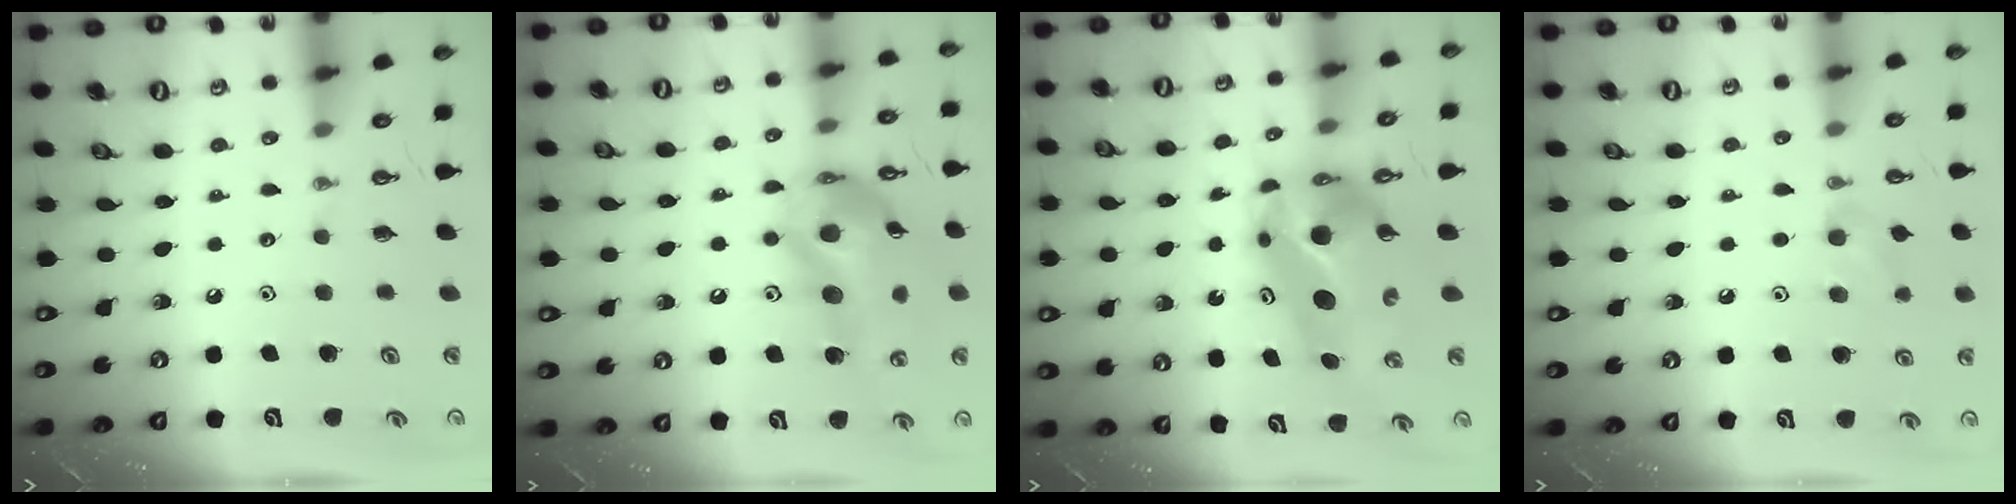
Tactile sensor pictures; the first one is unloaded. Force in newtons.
{"total": 18.0, "press": 17.9, "slide": 2.0}
{"total": 11.5, "press": 11.2, "slide": 2.4}
{"total": 7.3, "press": 6.9, "slide": 2.3}